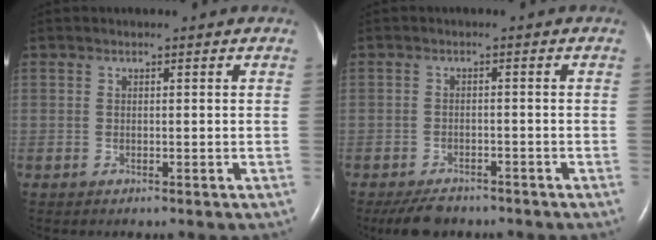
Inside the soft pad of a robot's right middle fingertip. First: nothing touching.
{"total": 5.3, "force": [-4.5, 2.2, 1.8], "torque": [-0.034, -0.008, -0.070]}